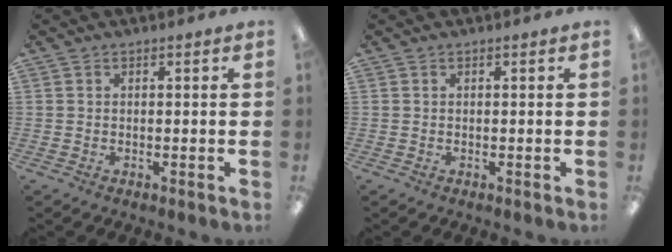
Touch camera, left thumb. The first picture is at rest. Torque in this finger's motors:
{"motor_torque": [-0.02, 0.03, 0.00, 0.00, 0.00]}